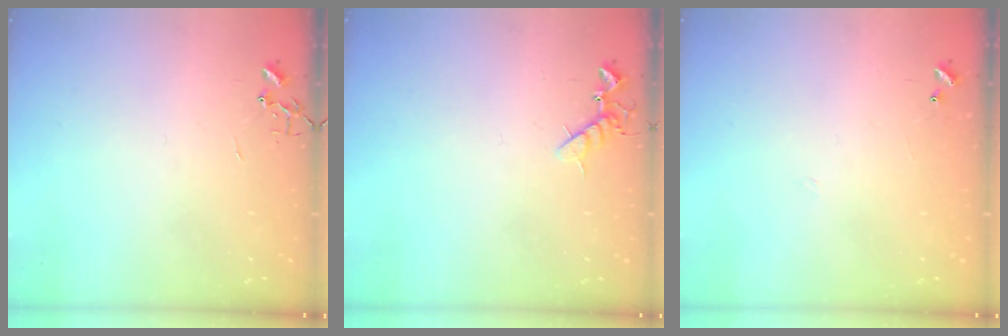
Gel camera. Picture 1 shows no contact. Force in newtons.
{"total": 7.0, "press": 6.9, "slide": 1.1}
{"total": 3.8, "press": 3.8, "slide": 0.5}